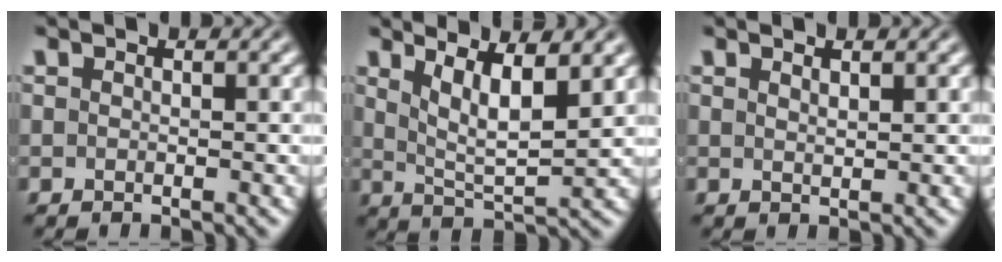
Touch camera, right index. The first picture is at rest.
{"total": 5.0, "force": [1.8, 1.7, 4.3], "torque": [-0.073, -0.026, 0.042]}
{"total": 1.2, "force": [0.7, -1.0, 0.2], "torque": [0.001, -0.006, 0.023]}